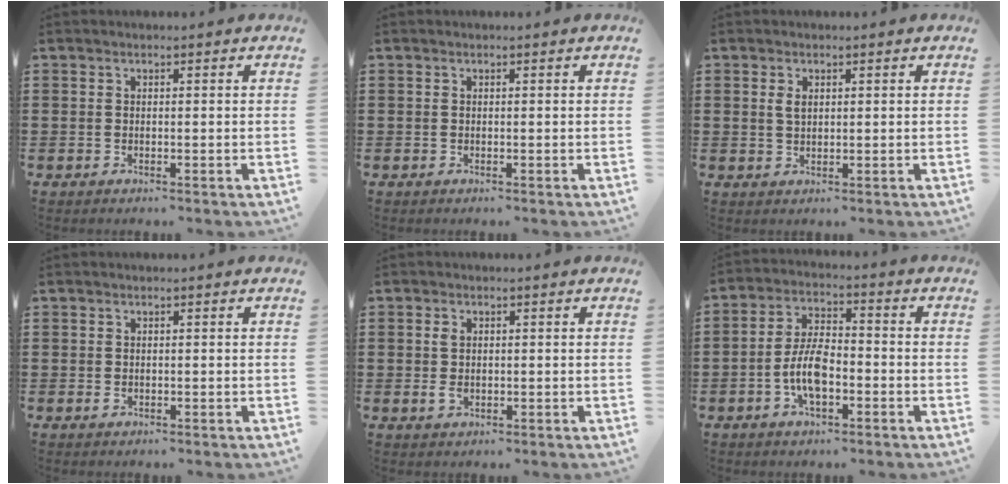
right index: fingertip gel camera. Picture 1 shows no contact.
{"total": 0.0}
{"total": 1.8, "force": [0.6, 0.9, 1.4], "torque": [-0.032, 0.005, 0.010]}
{"total": 0.7, "force": [-0.1, 0.5, 0.5], "torque": [-0.010, -0.001, -0.002]}
{"total": 2.0, "force": [0.1, 1.1, 1.6], "torque": [-0.042, -0.003, 0.000]}
{"total": 7.5, "force": [-2.3, 3.4, 6.3], "torque": [-0.146, 0.000, -0.052]}